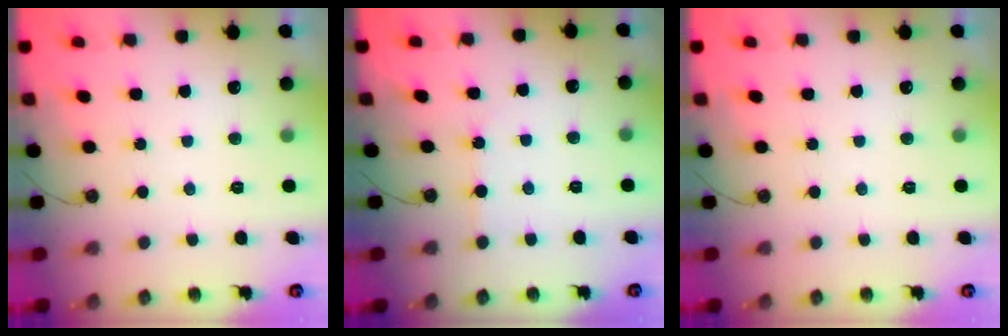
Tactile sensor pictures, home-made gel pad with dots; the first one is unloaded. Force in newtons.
{"total": 2.3, "press": 2.3, "slide": 0.4}
{"total": 0.0}